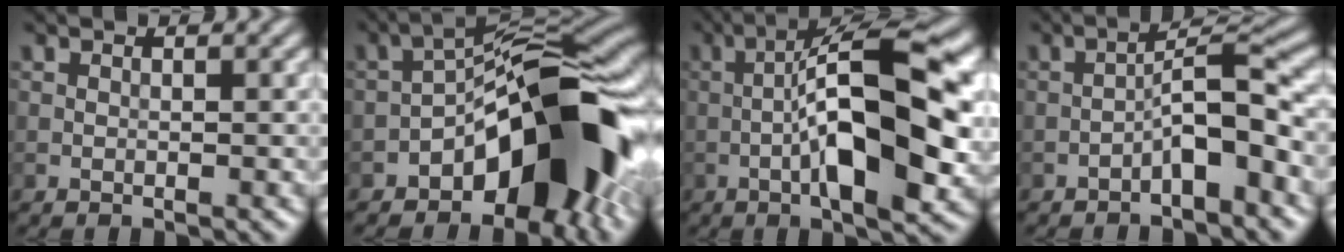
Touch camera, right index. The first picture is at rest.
{"total": 11.8, "force": [-5.1, 5.4, 9.1], "torque": [-0.113, 0.020, -0.099]}
{"total": 11.2, "force": [-1.4, 3.1, 10.7], "torque": [-0.174, 0.021, -0.030]}
{"total": 4.5, "force": [-2.2, 1.0, 3.8], "torque": [-0.063, 0.023, -0.039]}